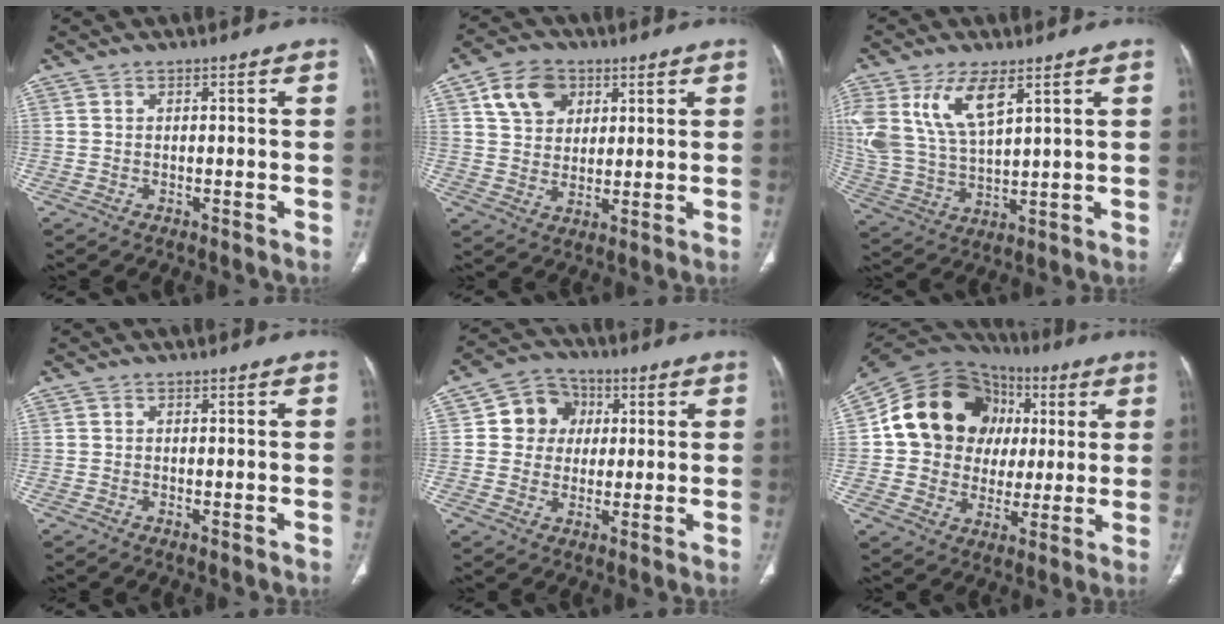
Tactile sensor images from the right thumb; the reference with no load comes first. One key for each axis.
{"total": 9.9, "fx": 4.3, "fy": 7.4, "fz": 4.8, "tx": -0.060, "ty": -0.010, "tz": 0.079}
{"total": 14.5, "fx": 6.9, "fy": 6.7, "fz": 10.9, "tx": -0.223, "ty": -0.019, "tz": 0.147}
{"total": 0.6, "fx": -0.2, "fy": 0.2, "fz": 0.5, "tx": -0.014, "ty": -0.004, "tz": -0.002}
{"total": 9.2, "fx": 1.8, "fy": 8.4, "fz": 3.3, "tx": -0.012, "ty": 0.003, "tz": 0.022}
{"total": 21.4, "fx": 4.4, "fy": 18.0, "fz": 10.8, "tx": -0.135, "ty": 0.034, "tz": 0.084}